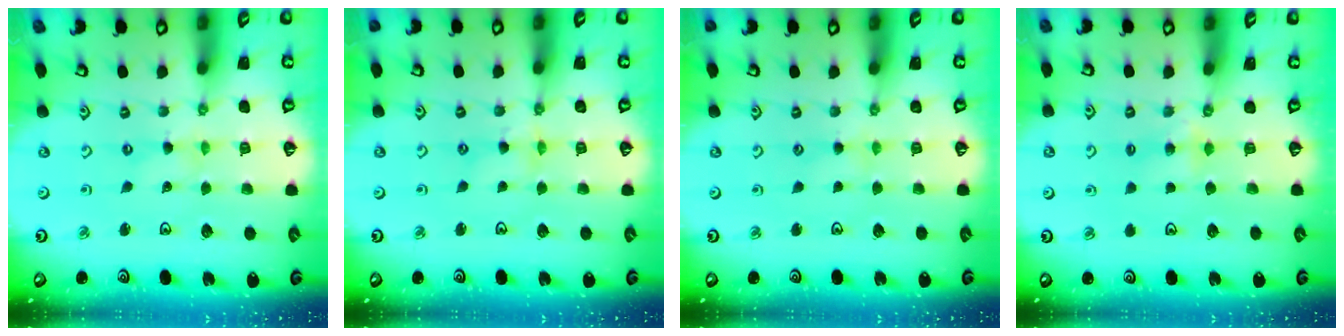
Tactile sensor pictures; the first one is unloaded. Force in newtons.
{"total": 2.9, "press": 2.9, "slide": 0.4}
{"total": 1.7, "press": 1.6, "slide": 0.3}
{"total": 4.5, "press": 4.5, "slide": 0.6}